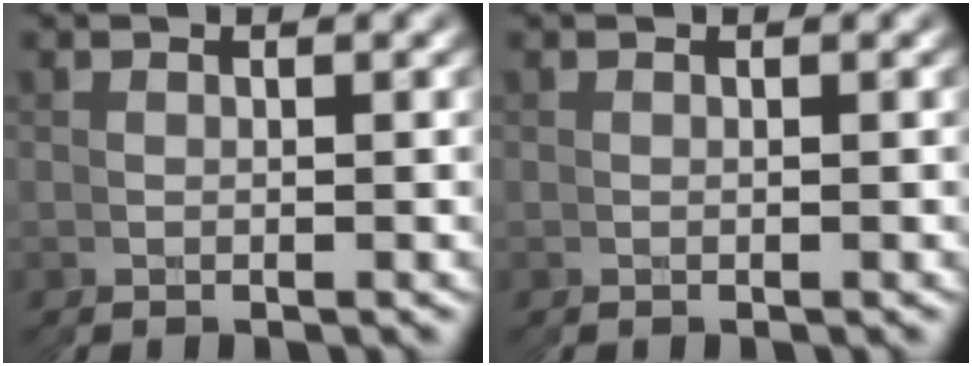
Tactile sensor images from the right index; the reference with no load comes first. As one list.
[{"total": 0.0}]